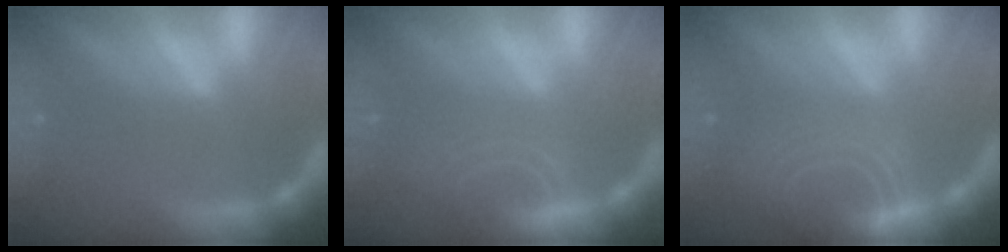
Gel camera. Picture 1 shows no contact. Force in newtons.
{"total": 5.1}
{"total": 9.0}